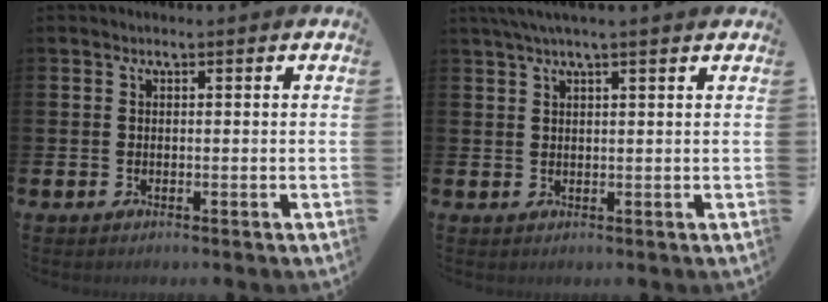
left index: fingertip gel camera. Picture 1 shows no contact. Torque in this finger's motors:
{"motor_torque": [1.14, -0.99, 0.66, 0.21]}